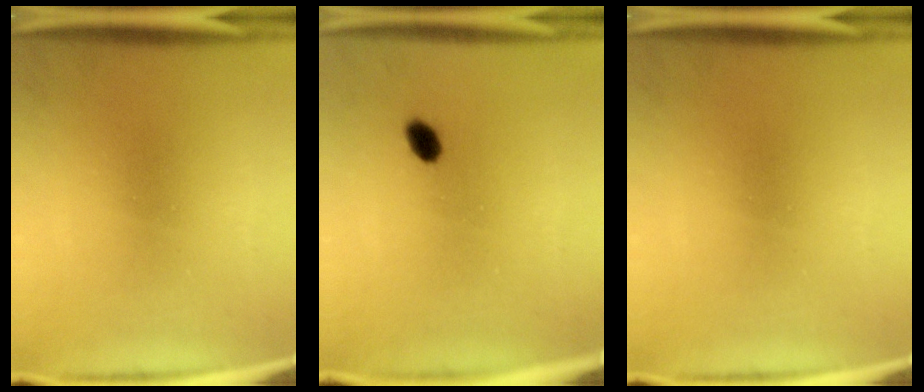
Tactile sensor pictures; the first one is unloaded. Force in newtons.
{"total": 2.4}
{"total": 0.0}